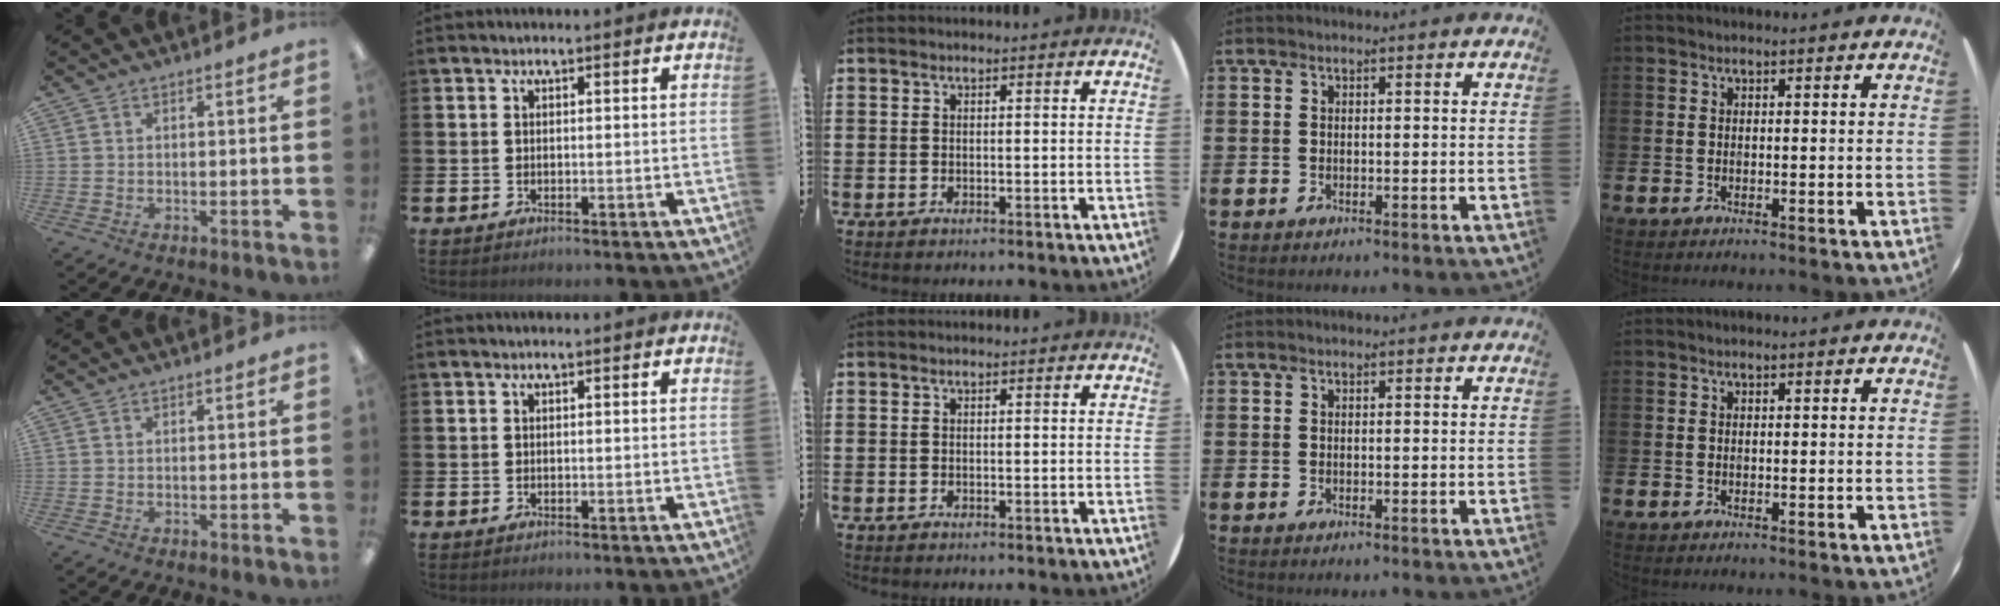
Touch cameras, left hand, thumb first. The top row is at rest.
{}